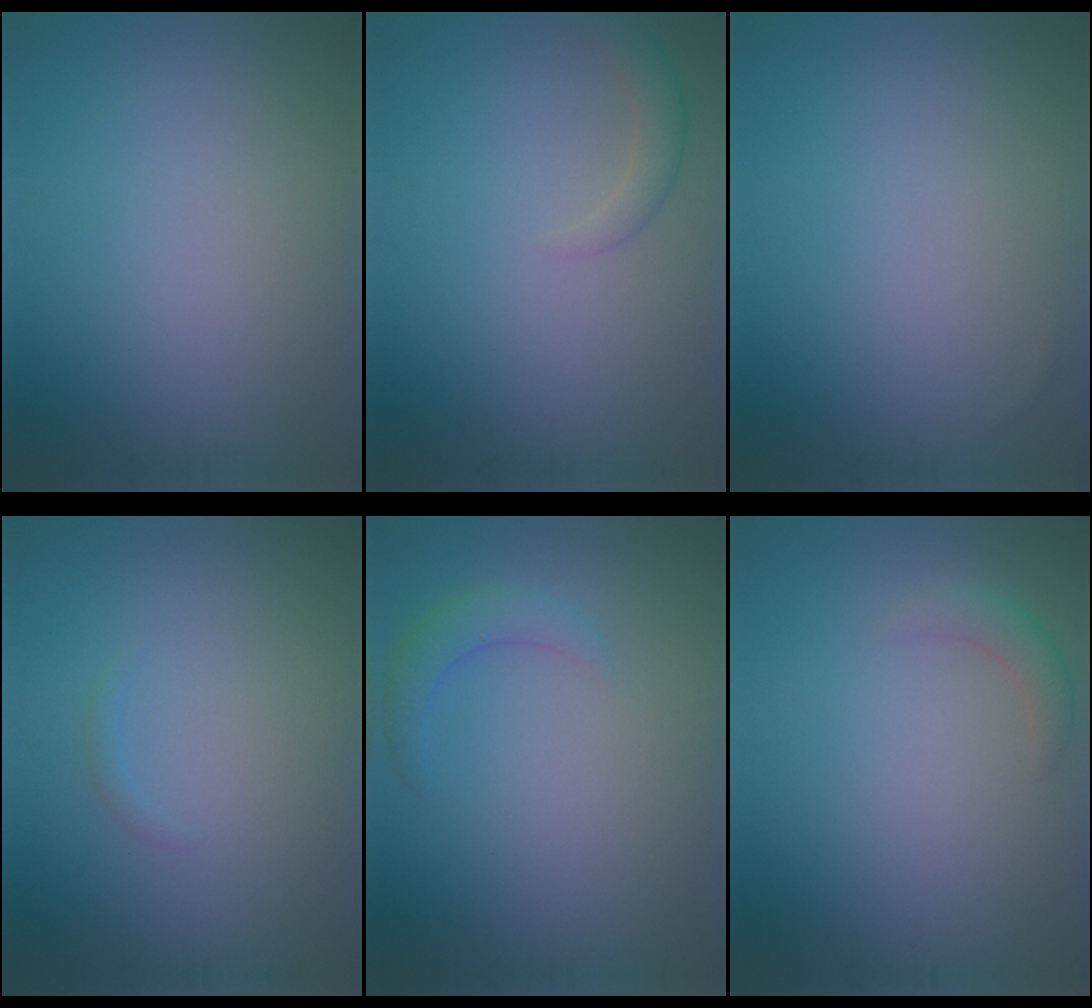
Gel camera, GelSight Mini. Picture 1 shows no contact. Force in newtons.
{"total": 1.7, "press": 1.7, "slide": 0.1}
{"total": 0.0}
{"total": 0.5, "press": 0.5, "slide": 0.1}
{"total": 2.0, "press": 2.0, "slide": 0.2}
{"total": 1.5, "press": 1.5, "slide": 0.1}